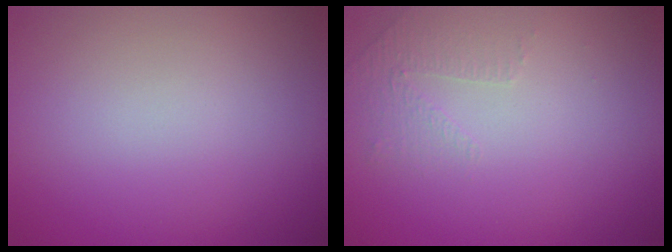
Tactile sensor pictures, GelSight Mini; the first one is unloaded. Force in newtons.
{"total": 1.1, "press": 0.6, "slide": 1.0}